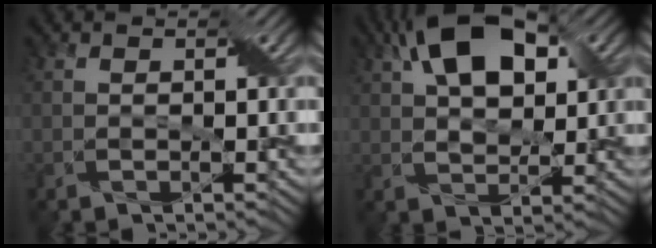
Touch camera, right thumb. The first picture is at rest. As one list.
[{"total": 10.7, "force": [4.6, 5.8, 7.8], "torque": [-0.144, 0.026, 0.073]}]